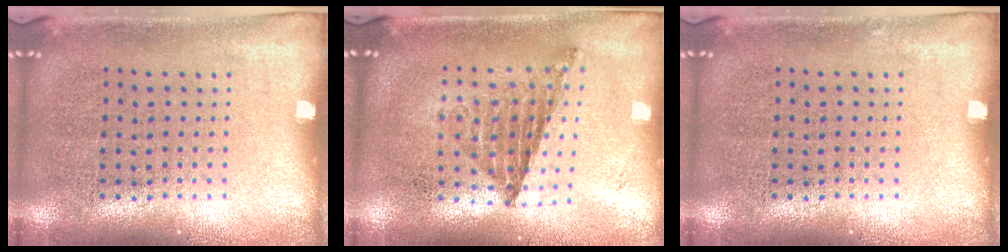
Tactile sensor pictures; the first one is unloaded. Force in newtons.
{"total": 0.8, "press": 0.8, "slide": 0.1}
{"total": 0.0}